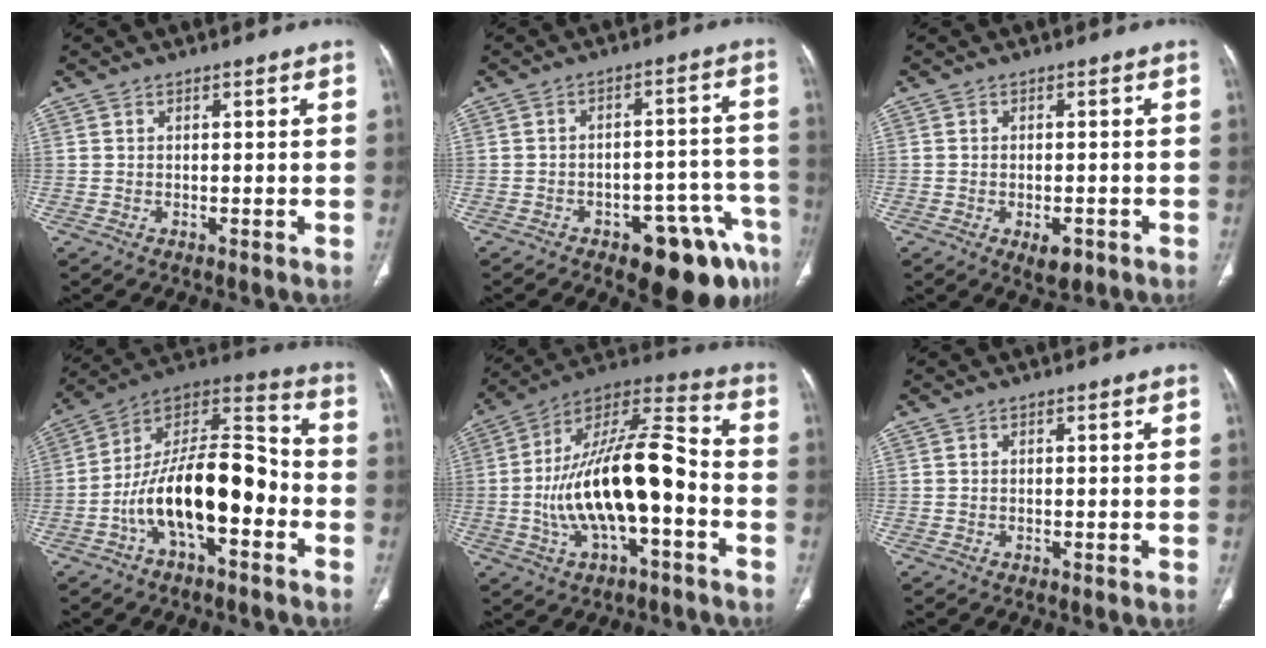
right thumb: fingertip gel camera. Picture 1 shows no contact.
{"total": 14.2, "force": [-8.5, 5.8, 9.7], "torque": [-0.075, 0.063, -0.107]}
{"total": 3.8, "force": [-1.7, 1.9, 2.7], "torque": [-0.034, 0.005, -0.017]}
{"total": 19.8, "force": [-5.7, 9.0, 16.7], "torque": [-0.269, 0.072, -0.098]}
{"total": 21.0, "force": [-4.1, 8.3, 18.8], "torque": [-0.338, 0.049, -0.069]}
{"total": 0.0}